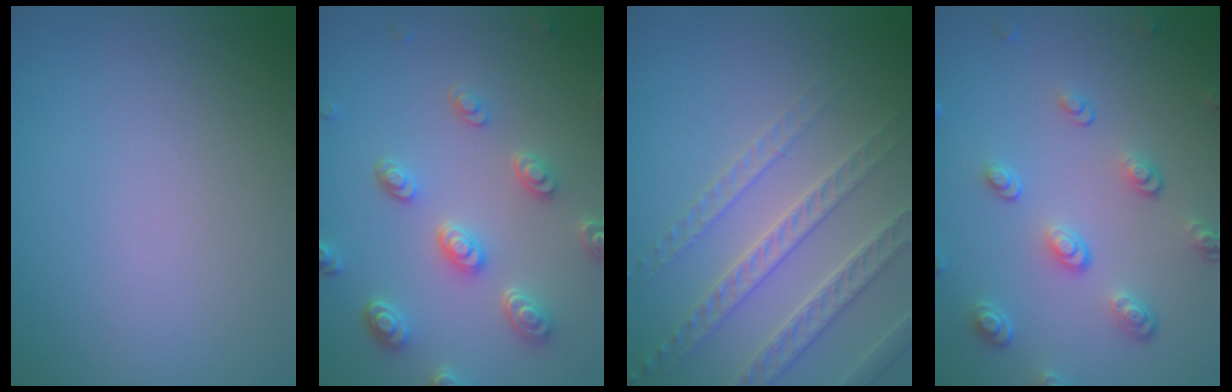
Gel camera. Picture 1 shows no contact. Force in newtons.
{"total": 4.5, "press": 3.6, "slide": 2.7}
{"total": 3.9, "press": 3.7, "slide": 1.0}
{"total": 3.8, "press": 2.9, "slide": 2.5}